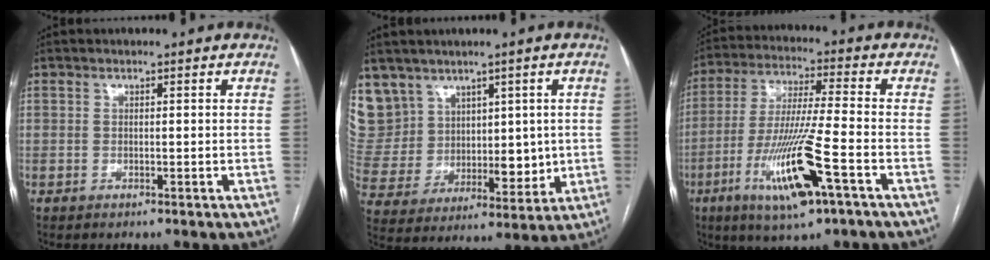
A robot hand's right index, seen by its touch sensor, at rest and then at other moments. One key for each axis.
{"total": 14.4, "fx": 7.9, "fy": 11.3, "fz": 4.0, "tx": -0.097, "ty": 0.062, "tz": 0.188}
{"total": 15.1, "fx": -6.4, "fy": 0.7, "fz": 13.6, "tx": -0.278, "ty": -0.025, "tz": -0.110}